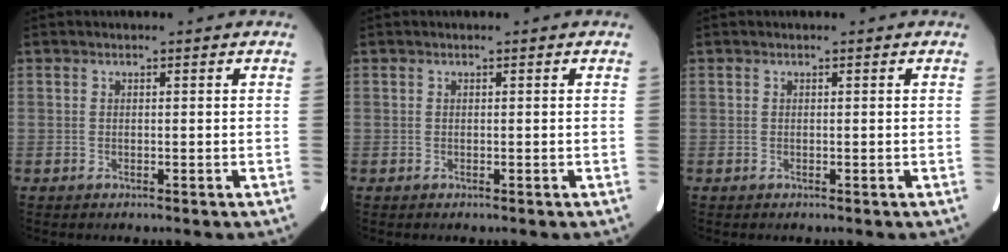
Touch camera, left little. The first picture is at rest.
{"total": 0.0}
{"total": 0.0}